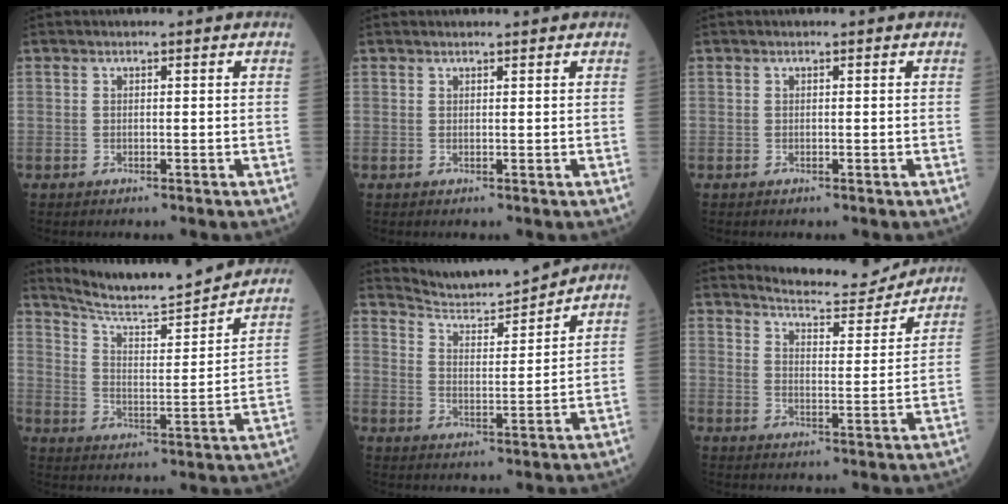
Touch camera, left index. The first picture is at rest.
{"total": 1.5, "force": [1.4, 0.1, 0.4], "torque": [-0.005, 0.012, 0.024]}
{"total": 0.0}
{"total": 20.9, "force": [19.4, 0.1, 7.8], "torque": [-0.128, -0.041, 0.273]}
{"total": 8.4, "force": [8.3, -0.5, 0.7], "torque": [-0.026, -0.001, 0.152]}
{"total": 10.1, "force": [9.9, 1.1, 1.5], "torque": [-0.026, -0.008, 0.139]}